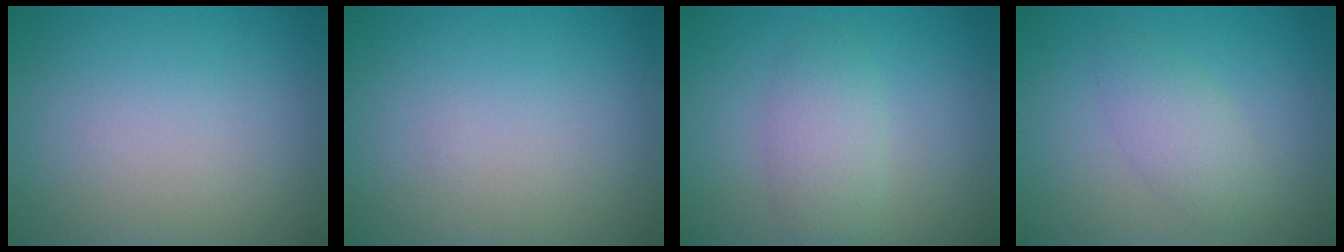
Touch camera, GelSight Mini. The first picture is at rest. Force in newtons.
{"total": 0.0}
{"total": 2.8, "press": 2.8, "slide": 0.2}
{"total": 2.4, "press": 2.4, "slide": 0.1}